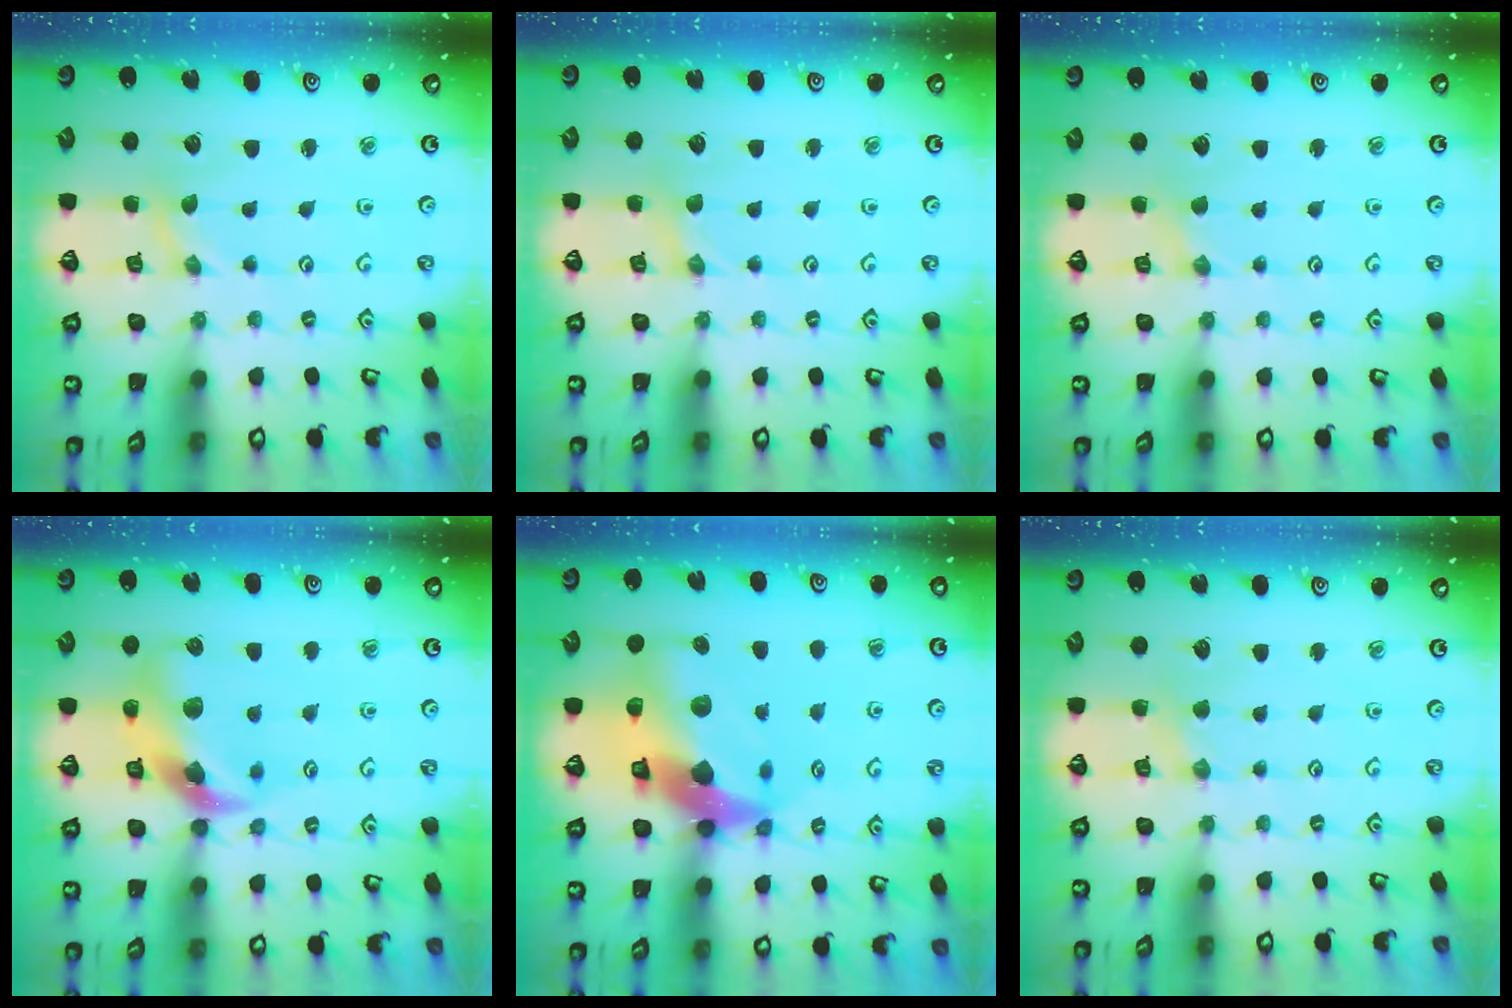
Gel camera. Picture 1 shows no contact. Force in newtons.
{"total": 1.5, "press": 1.5, "slide": 0.3}
{"total": 0.7, "press": 0.7, "slide": 0.1}
{"total": 13.2, "press": 13.1, "slide": 1.8}
{"total": 19.8, "press": 19.6, "slide": 2.8}
{"total": 2.5, "press": 2.4, "slide": 0.4}